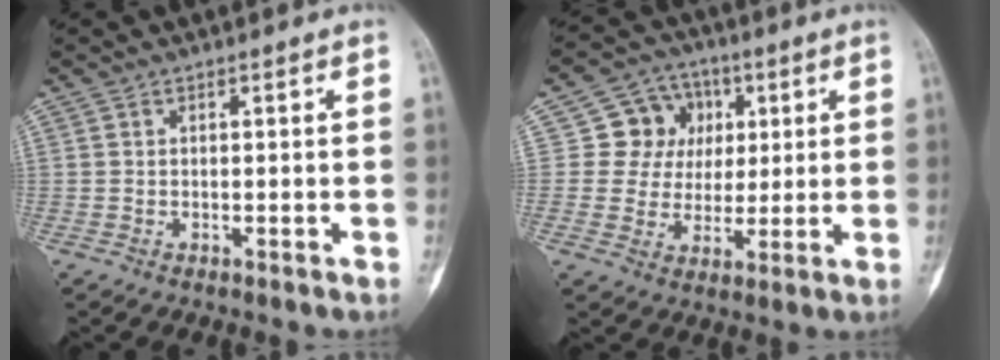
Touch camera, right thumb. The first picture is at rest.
{"total": 10.1, "force": [2.7, 9.3, 2.8], "torque": [0.005, 0.005, 0.043]}